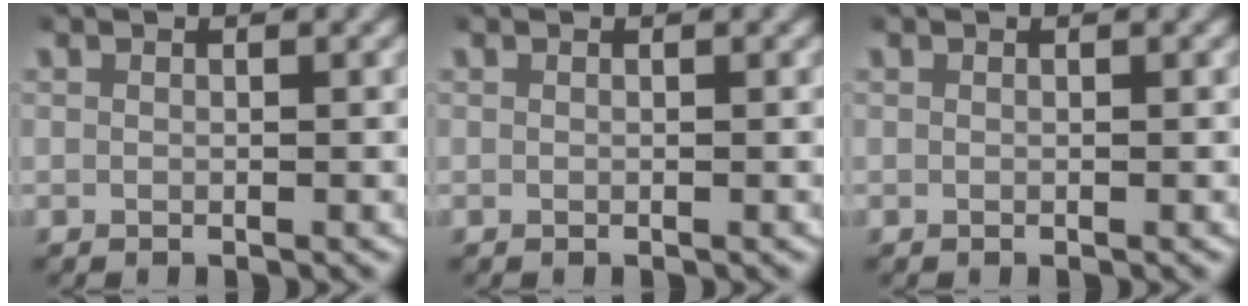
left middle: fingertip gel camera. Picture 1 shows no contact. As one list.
[{"total": 0.0}, {"total": 0.0}]